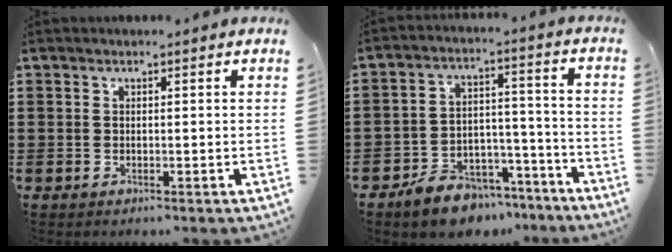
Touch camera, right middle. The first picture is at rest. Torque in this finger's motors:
{"motor_torque": [1.49, -0.65, 0.13, 0.06]}